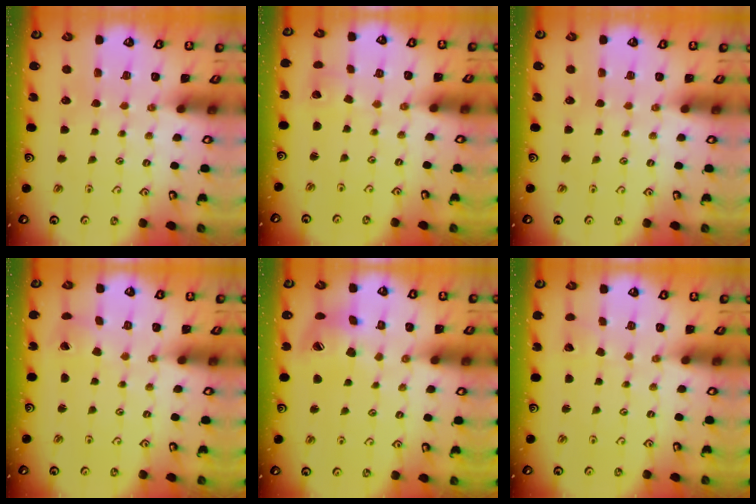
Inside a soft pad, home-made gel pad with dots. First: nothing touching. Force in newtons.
{"total": 2.0, "press": 2.0, "slide": 0.1}
{"total": 0.0}
{"total": 1.2, "press": 1.1, "slide": 0.2}
{"total": 13.6, "press": 13.6, "slide": 1.3}
{"total": 2.0, "press": 2.0, "slide": 0.2}